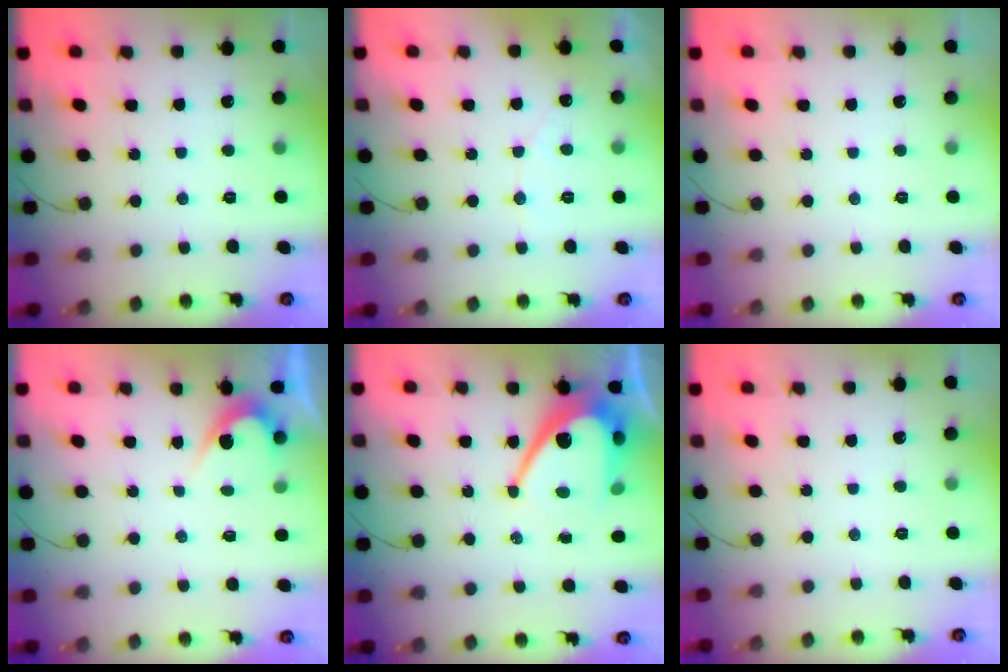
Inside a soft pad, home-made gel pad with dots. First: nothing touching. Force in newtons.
{"total": 3.0, "press": 3.0, "slide": 0.1}
{"total": 0.0}
{"total": 3.1, "press": 3.1, "slide": 0.2}
{"total": 12.7, "press": 12.7, "slide": 1.2}
{"total": 0.0}